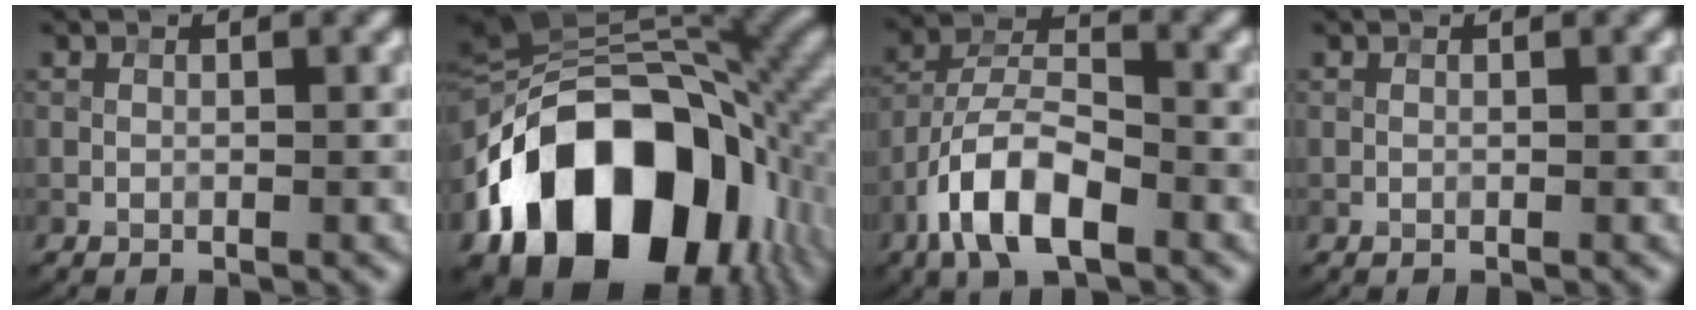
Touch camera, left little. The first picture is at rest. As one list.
[{"total": 17.8, "force": [-6.1, 12.0, 11.7], "torque": [-0.192, -0.010, -0.104]}, {"total": 7.8, "force": [-4.1, 3.4, 5.7], "torque": [-0.098, 0.009, -0.084]}, {"total": 0.0}]